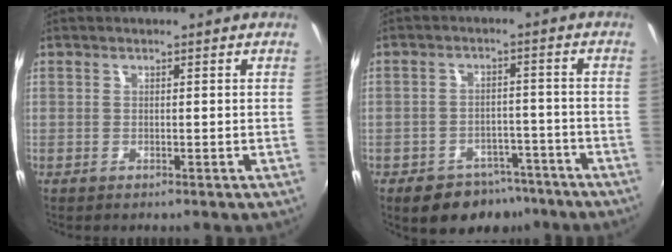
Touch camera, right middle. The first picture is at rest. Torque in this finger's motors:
{"motor_torque": [0.76, -1.00, 0.07, 0.02]}